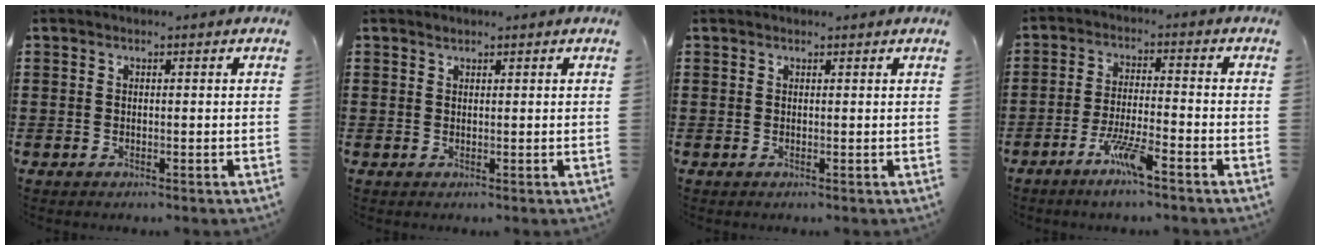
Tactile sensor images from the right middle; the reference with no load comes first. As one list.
[{"total": 0.8, "force": [0.8, 0.0, 0.1], "torque": [-0.003, -0.001, 0.015]}, {"total": 0.7, "force": [0.6, -0.2, 0.1], "torque": [-0.003, 0.000, 0.012]}, {"total": 6.0, "force": [-4.0, 0.5, 4.5], "torque": [-0.099, -0.011, -0.075]}]